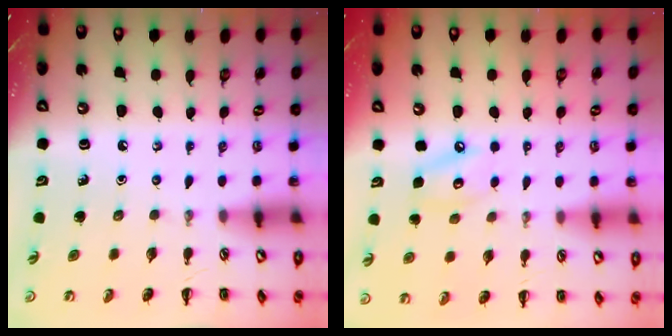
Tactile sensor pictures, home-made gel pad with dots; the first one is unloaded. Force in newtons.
{"total": 6.2, "press": 6.2, "slide": 0.8}